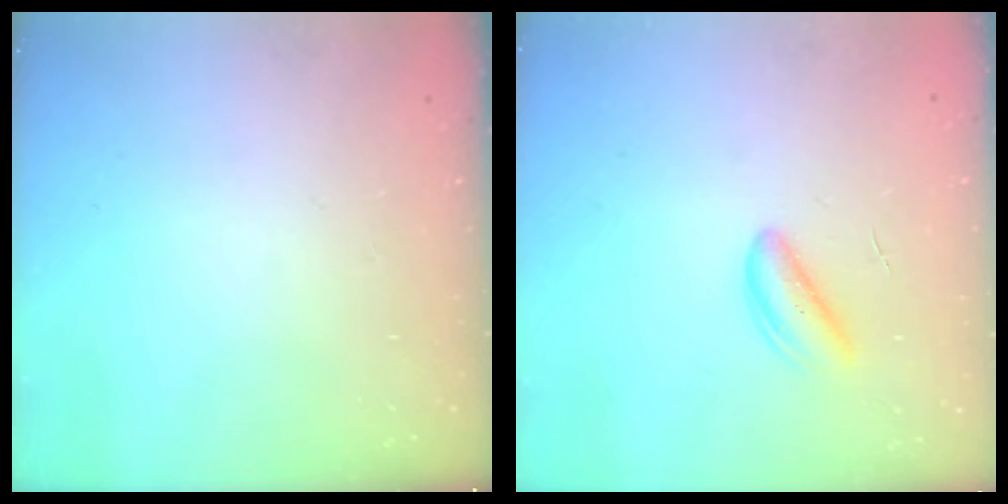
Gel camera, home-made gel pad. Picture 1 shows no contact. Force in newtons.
{"total": 2.9, "press": 2.9, "slide": 0.1}